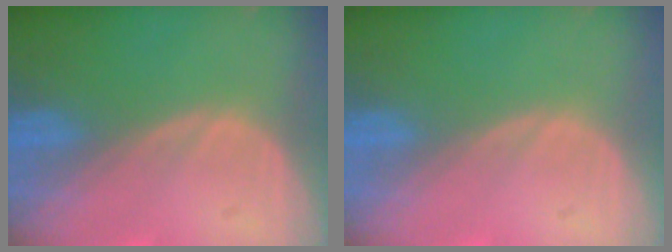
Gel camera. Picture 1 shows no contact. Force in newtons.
{"total": 0.0}